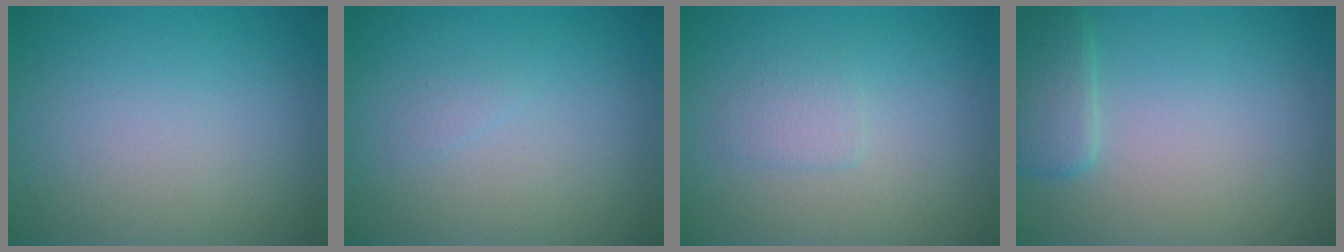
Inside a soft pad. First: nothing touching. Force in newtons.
{"total": 0.5, "press": 0.5, "slide": 0.0}
{"total": 1.3, "press": 1.3, "slide": 0.1}
{"total": 2.5, "press": 2.5, "slide": 0.2}